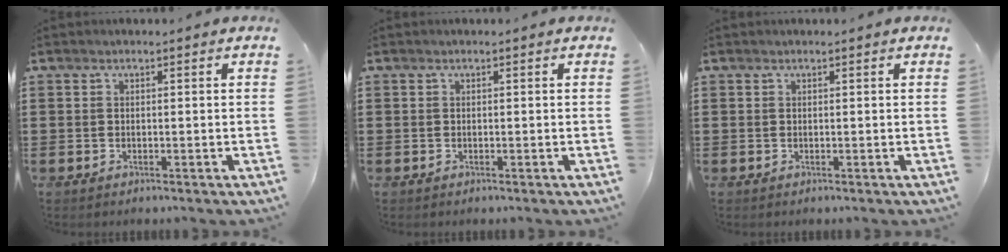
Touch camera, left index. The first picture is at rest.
{"total": 0.0}
{"total": 0.0}